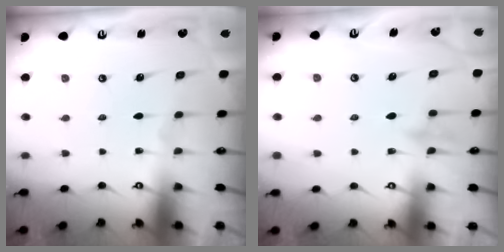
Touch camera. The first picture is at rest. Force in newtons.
{"total": 8.0, "press": 8.0, "slide": 0.5}